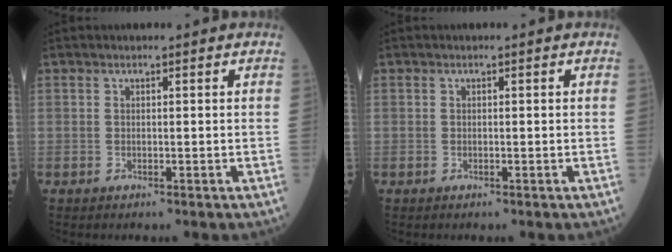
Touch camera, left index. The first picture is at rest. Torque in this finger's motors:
{"motor_torque": [0.08, 0.09, 0.01, 0.01]}